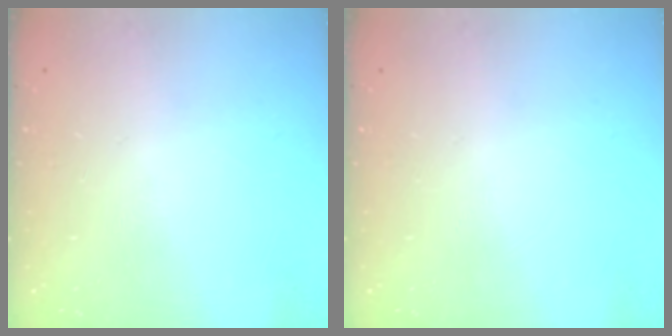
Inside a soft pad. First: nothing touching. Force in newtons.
{"total": 0.0}